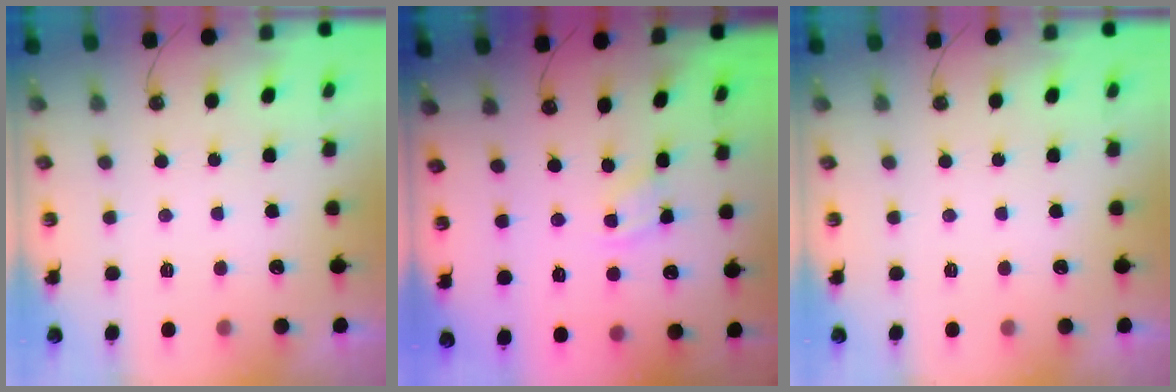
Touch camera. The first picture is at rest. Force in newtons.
{"total": 3.4, "press": 3.4, "slide": 0.5}
{"total": 0.0}